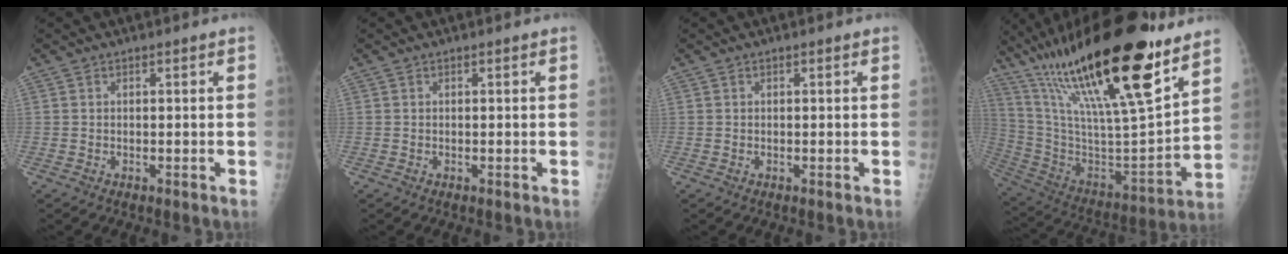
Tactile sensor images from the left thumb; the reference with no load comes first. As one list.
[{"total": 0.0}, {"total": 0.0}, {"total": 33.1, "force": [20.9, 6.9, 24.7], "torque": [-0.425, -0.057, 0.362]}]